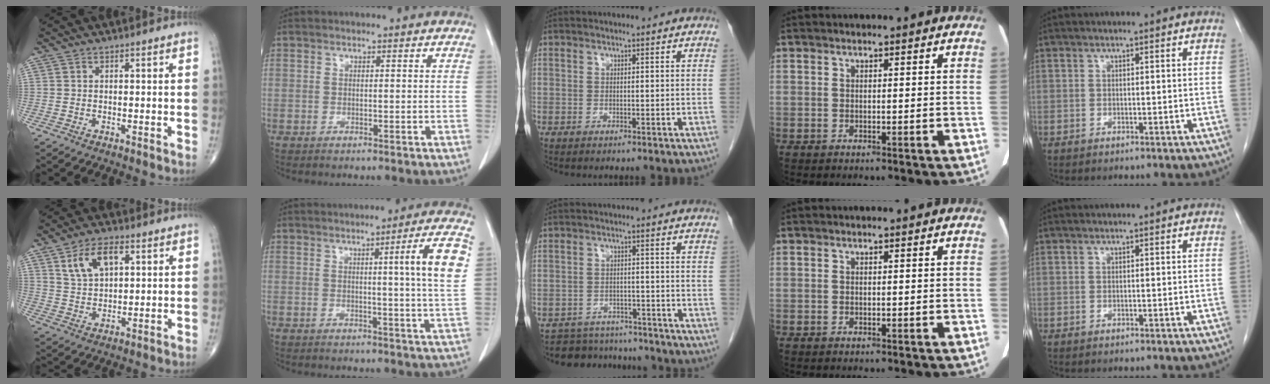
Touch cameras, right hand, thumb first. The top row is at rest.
{"thumb": {"total": 8.1, "force": [3.4, 4.4, 5.9], "torque": [-0.096, -0.005, 0.067]}, "index": {"total": 8.4, "force": [2.1, -1.3, 8.1], "torque": [-0.110, -0.005, 0.026]}, "middle": {"total": 8.0, "force": [-7.6, 2.6, 0.1], "torque": [0.007, 0.016, -0.101]}}